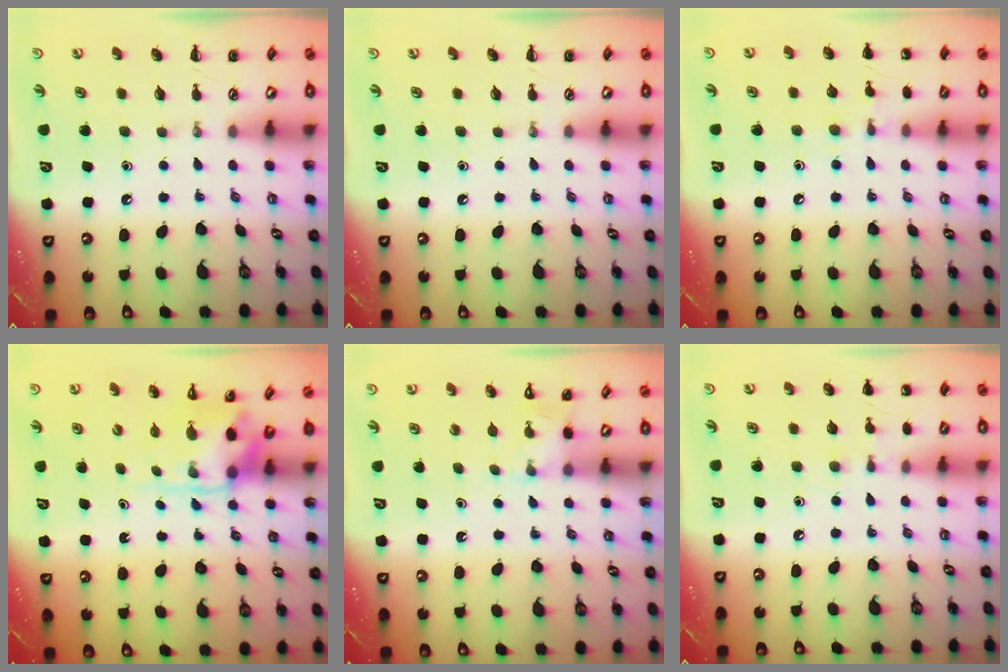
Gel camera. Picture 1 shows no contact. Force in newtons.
{"total": 0.0}
{"total": 7.4, "press": 7.2, "slide": 1.9}
{"total": 3.8, "press": 3.7, "slide": 0.7}
{"total": 3.5, "press": 3.3, "slide": 1.1}
{"total": 5.1, "press": 4.9, "slide": 1.5}